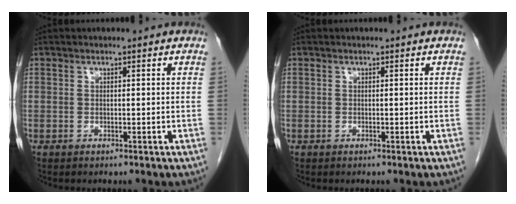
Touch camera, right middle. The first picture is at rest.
{"total": 0.0}